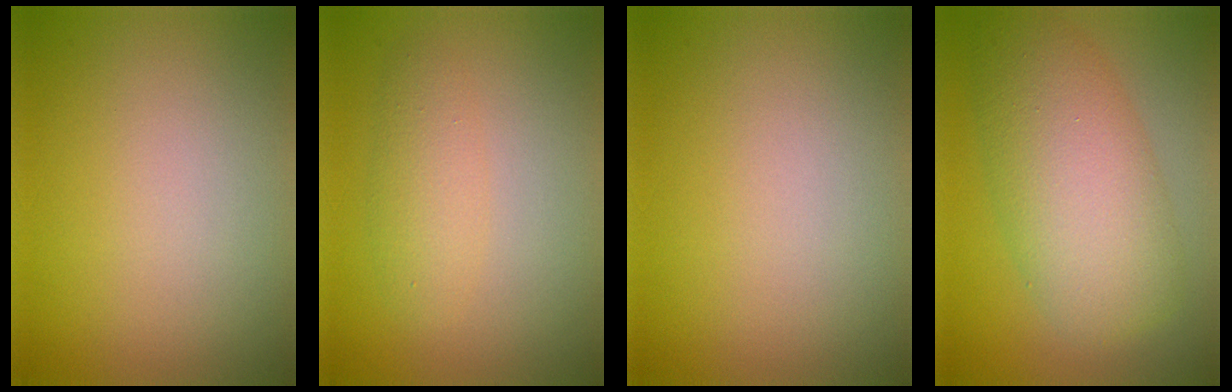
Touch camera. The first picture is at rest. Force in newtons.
{"total": 2.3, "press": 2.3, "slide": 0.0}
{"total": 0.0}
{"total": 8.2, "press": 8.2, "slide": 0.1}